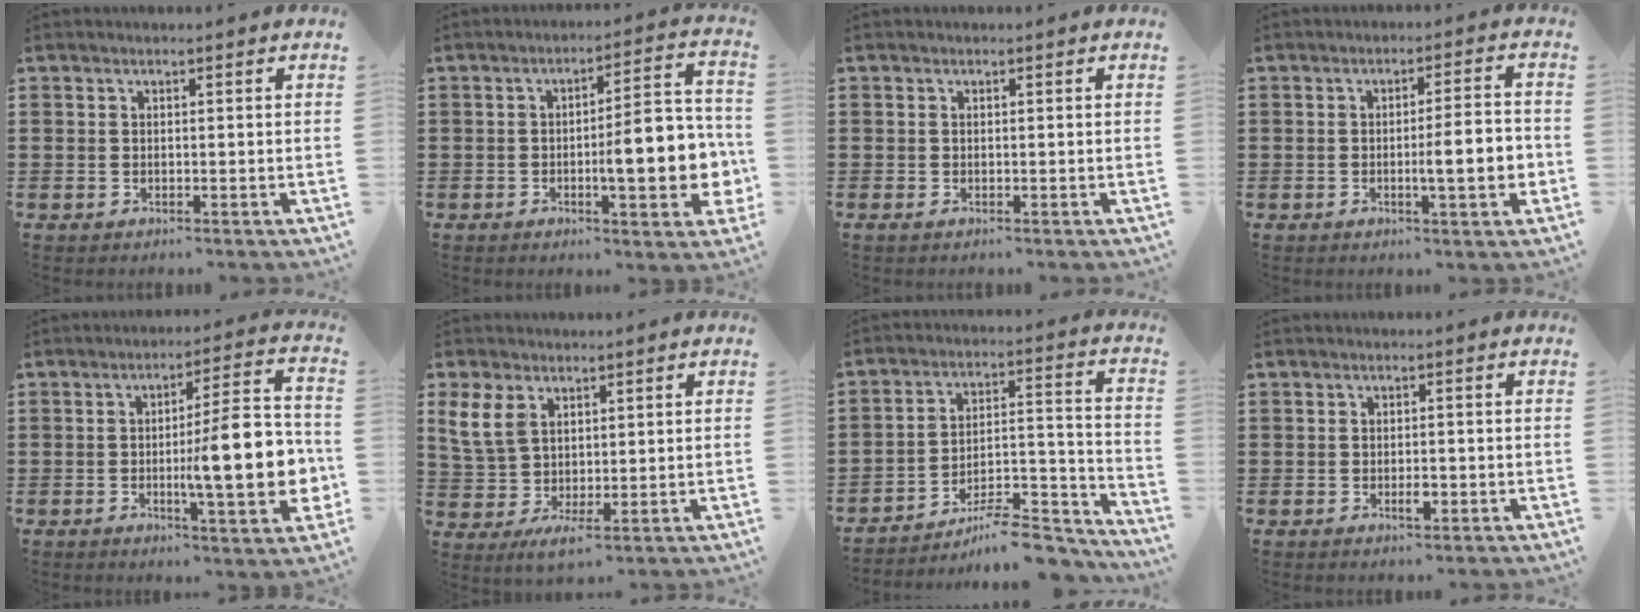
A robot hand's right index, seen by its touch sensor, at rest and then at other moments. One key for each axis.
{"total": 11.5, "fx": -2.1, "fy": 3.2, "fz": 10.8, "tx": -0.139, "ty": -0.014, "tz": -0.041}
{"total": 0.0}
{"total": 6.7, "fx": -1.2, "fy": 1.0, "fz": 6.6, "tx": -0.093, "ty": -0.008, "tz": -0.025}
{"total": 13.6, "fx": -2.0, "fy": 2.8, "fz": 13.1, "tx": -0.180, "ty": -0.013, "tz": -0.041}
{"total": 6.6, "fx": 2.0, "fy": 4.2, "fz": 4.7, "tx": -0.111, "ty": 0.008, "tz": 0.040}
{"total": 9.6, "fx": -8.2, "fy": 2.1, "fz": 4.6, "tx": -0.055, "ty": 0.027, "tz": -0.152}
{"total": 2.0, "fx": -0.7, "fy": 0.6, "fz": 1.7, "tx": -0.030, "ty": -0.001, "tz": -0.013}